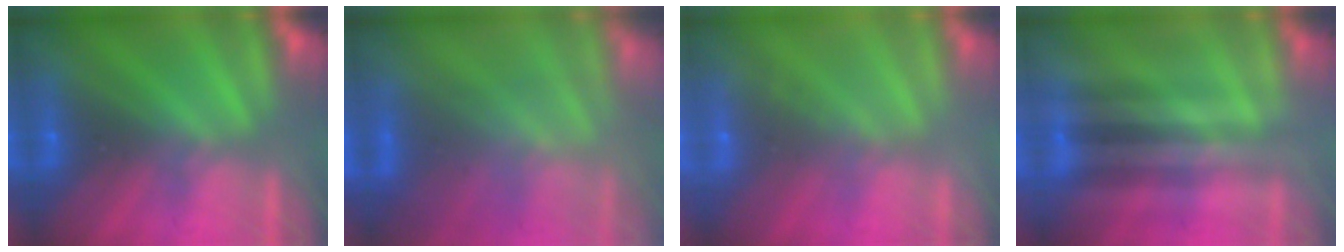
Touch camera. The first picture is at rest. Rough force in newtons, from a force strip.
{"total": 3.6}
{"total": 1.7}
{"total": 1.8}